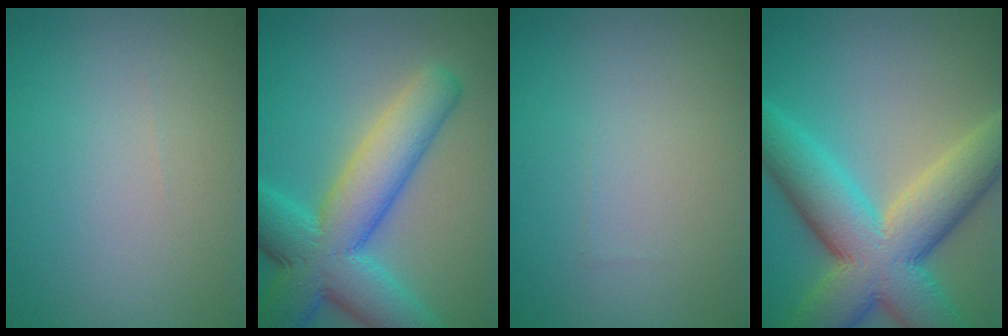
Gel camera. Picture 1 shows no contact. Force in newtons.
{"total": 9.8, "press": 9.8, "slide": 0.3}
{"total": 0.0}
{"total": 11.5, "press": 11.5, "slide": 0.3}